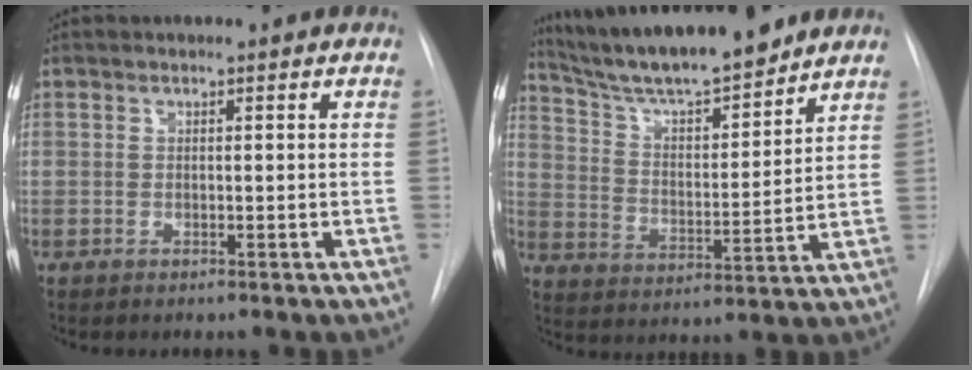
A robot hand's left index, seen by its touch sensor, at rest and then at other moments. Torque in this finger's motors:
{"motor_torque": [0.19, -0.45, 0.26, 0.06]}